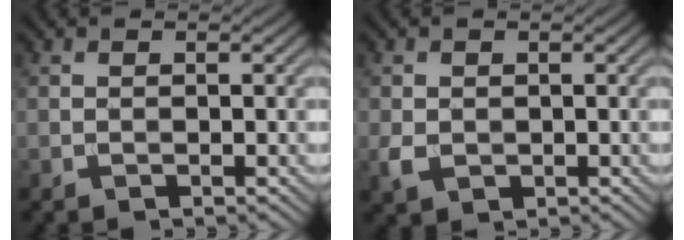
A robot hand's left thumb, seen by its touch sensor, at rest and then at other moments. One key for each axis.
{"total": 2.3, "fx": -0.2, "fy": 1.9, "fz": 1.2, "tx": -0.032, "ty": -0.006, "tz": -0.004}